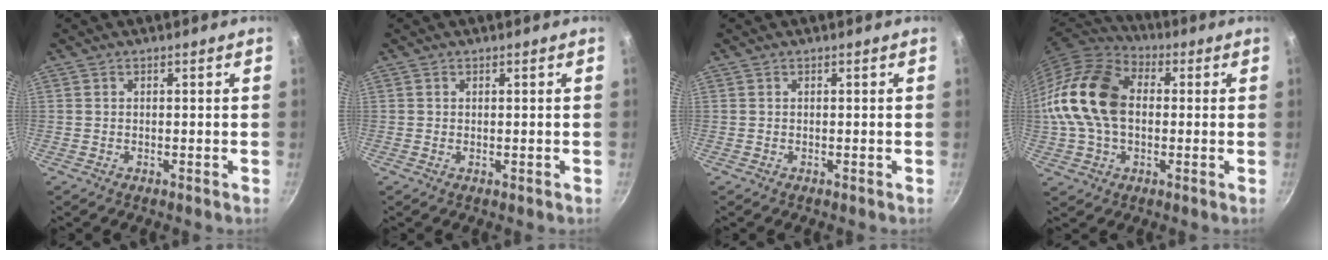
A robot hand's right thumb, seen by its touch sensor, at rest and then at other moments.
{"total": 0.0}
{"total": 0.0}
{"total": 18.7, "force": [0.9, 12.9, 13.6], "torque": [-0.250, 0.031, 0.002]}